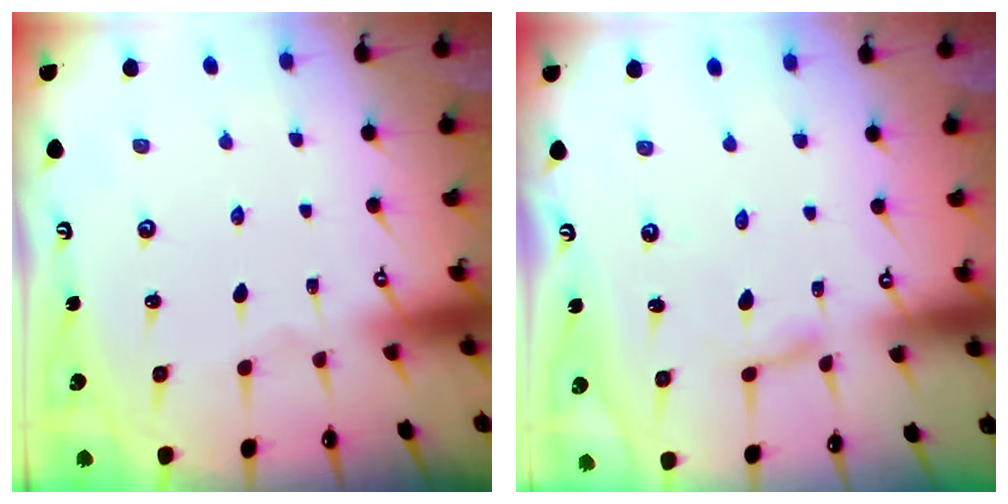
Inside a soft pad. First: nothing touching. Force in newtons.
{"total": 1.9, "press": 1.9, "slide": 0.1}